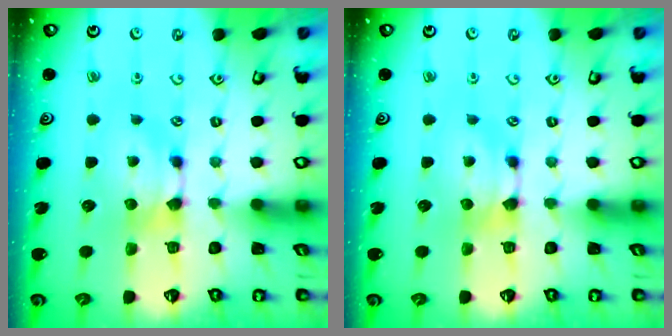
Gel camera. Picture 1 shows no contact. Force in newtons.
{"total": 0.0}